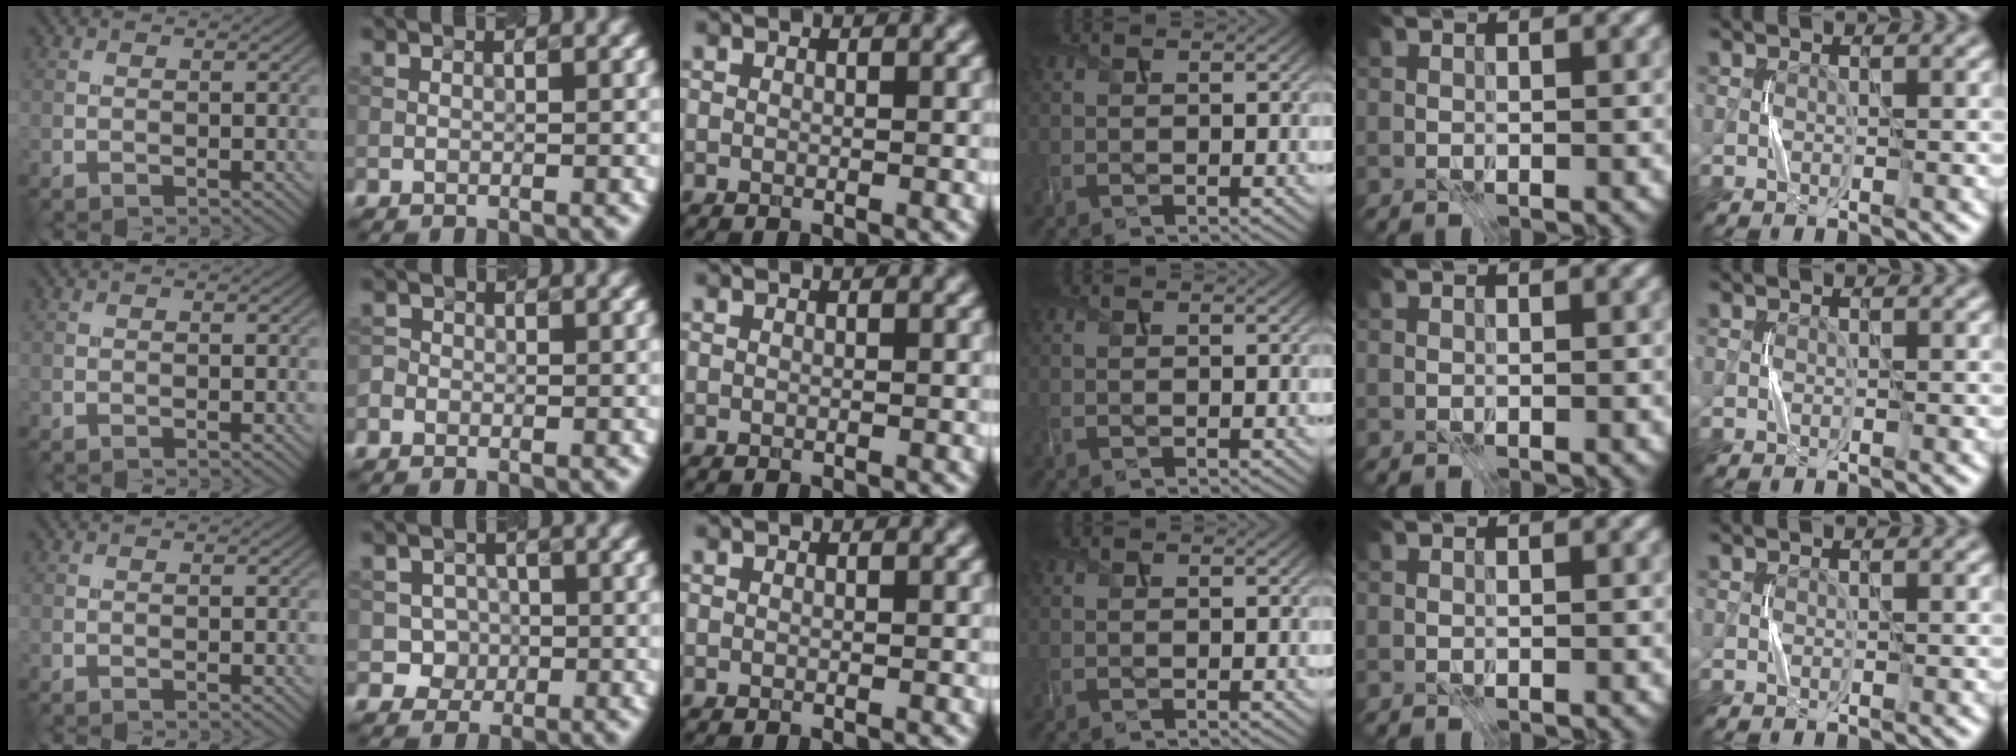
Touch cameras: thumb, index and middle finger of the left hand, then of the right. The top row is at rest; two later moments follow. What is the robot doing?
{"motion": "press", "object": "joystick"}